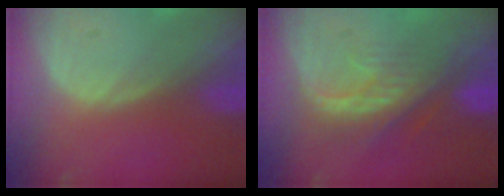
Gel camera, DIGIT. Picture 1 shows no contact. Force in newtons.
{"total": 8.1, "press": 7.3, "slide": 3.4}